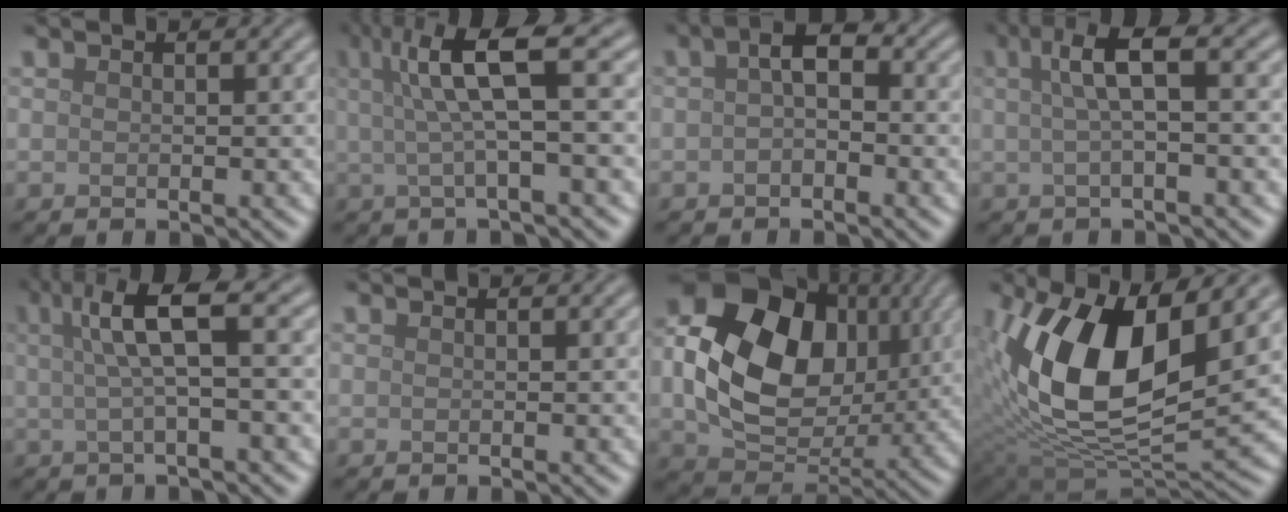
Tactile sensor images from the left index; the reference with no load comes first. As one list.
[{"total": 6.5, "force": [1.6, 1.3, 6.2], "torque": [-0.107, 0.016, 0.024]}, {"total": 2.4, "force": [-0.1, 1.2, 2.1], "torque": [-0.035, 0.007, -0.010]}, {"total": 4.1, "force": [0.7, 1.0, 4.0], "torque": [-0.068, 0.013, 0.009]}, {"total": 5.5, "force": [1.2, 1.2, 5.3], "torque": [-0.089, 0.018, 0.017]}, {"total": 0.0}, {"total": 13.0, "force": [1.7, 9.7, 8.5], "torque": [-0.162, 0.005, 0.029]}, {"total": 13.7, "force": [3.6, 6.5, 11.5], "torque": [-0.217, 0.003, 0.059]}]